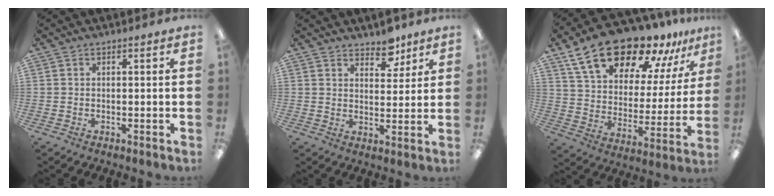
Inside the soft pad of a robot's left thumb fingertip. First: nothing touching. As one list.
[{"total": 6.2, "force": [5.1, 3.0, 1.8], "torque": [-0.001, -0.035, 0.087]}, {"total": 21.8, "force": [16.8, 9.2, 10.3], "torque": [-0.180, -0.108, 0.296]}]